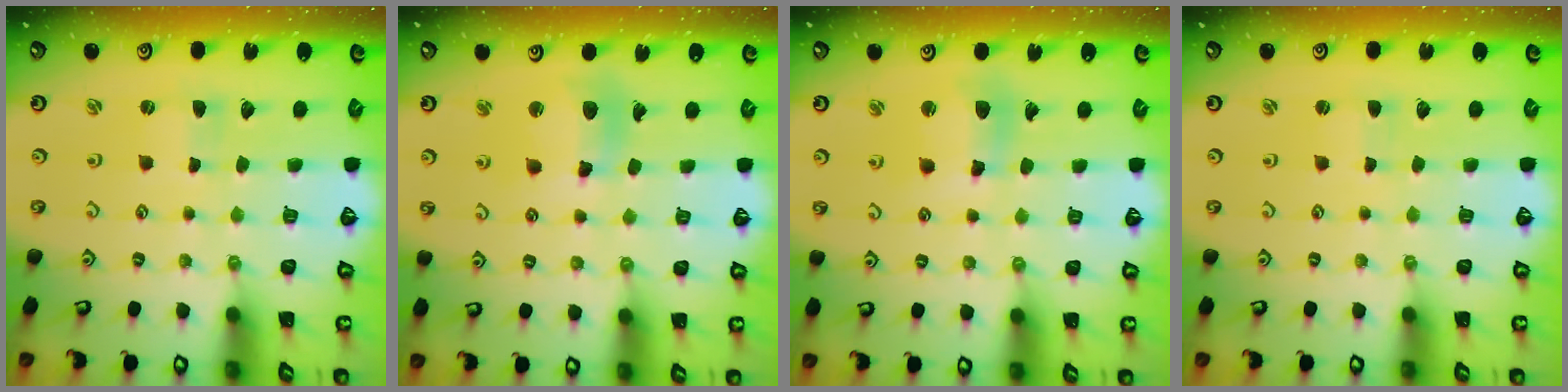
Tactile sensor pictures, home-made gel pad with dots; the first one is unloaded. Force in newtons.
{"total": 11.3, "press": 11.1, "slide": 2.0}
{"total": 9.2, "press": 9.2, "slide": 0.8}
{"total": 1.2, "press": 1.2, "slide": 0.3}